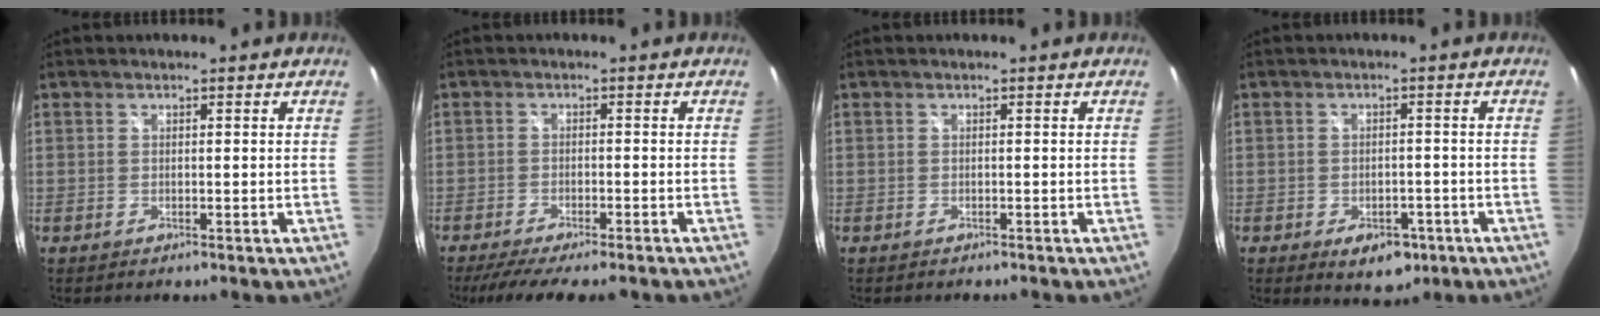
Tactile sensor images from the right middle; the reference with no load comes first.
{"total": 10.0, "force": [-8.3, 1.2, 5.4], "torque": [-0.112, -0.026, -0.126]}
{"total": 0.7, "force": [-0.6, 0.2, 0.2], "torque": [-0.005, 0.000, -0.008]}
{"total": 6.5, "force": [-3.6, 3.9, 3.7], "torque": [-0.062, -0.005, -0.041]}